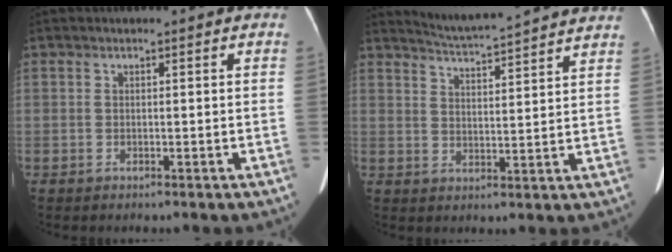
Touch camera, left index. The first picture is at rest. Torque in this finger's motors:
{"motor_torque": [0.14, -0.14, 0.01, 0.00]}